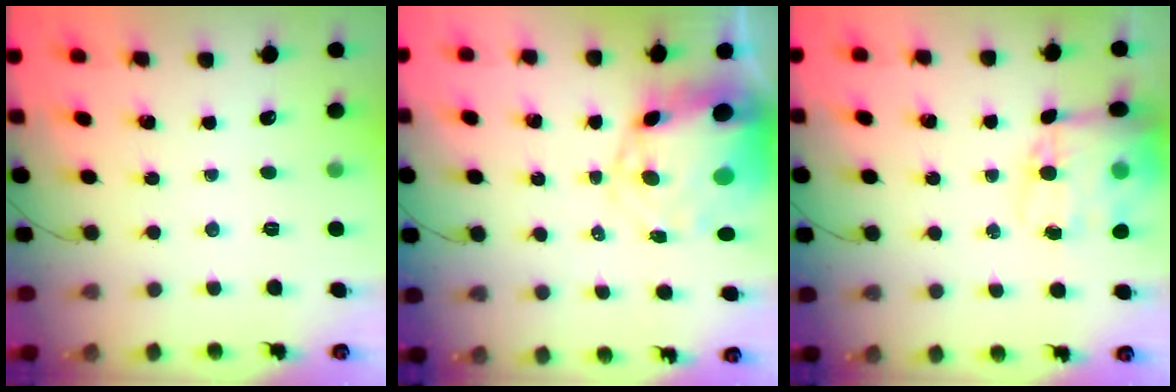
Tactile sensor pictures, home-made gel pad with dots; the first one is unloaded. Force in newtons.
{"total": 12.8, "press": 12.3, "slide": 3.4}
{"total": 14.9, "press": 14.5, "slide": 3.5}